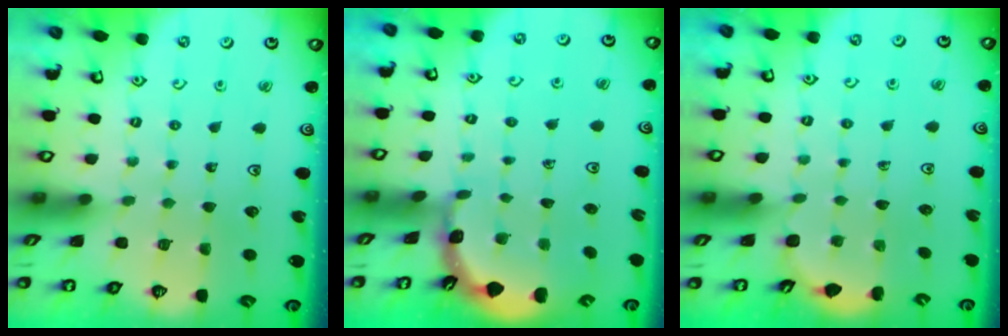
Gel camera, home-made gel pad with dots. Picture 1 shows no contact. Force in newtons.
{"total": 1.6, "press": 1.6, "slide": 0.3}
{"total": 2.3, "press": 1.8, "slide": 1.4}